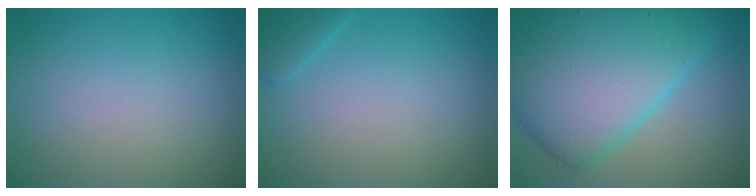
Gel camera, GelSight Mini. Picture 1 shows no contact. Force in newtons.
{"total": 1.4, "press": 1.4, "slide": 0.1}
{"total": 12.0, "press": 12.0, "slide": 0.2}